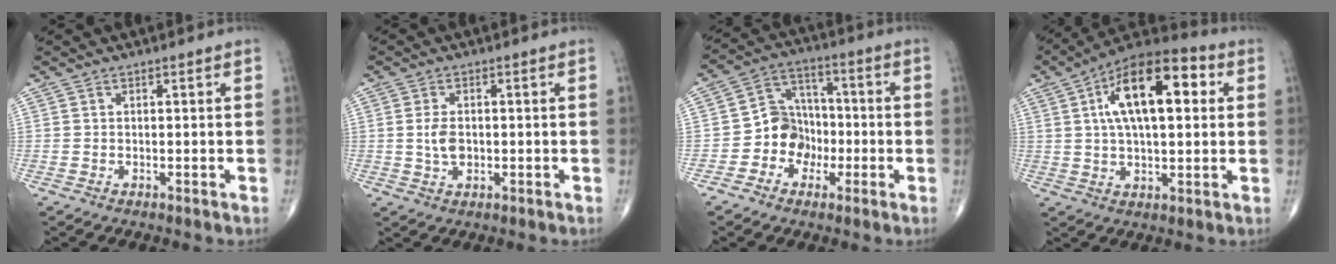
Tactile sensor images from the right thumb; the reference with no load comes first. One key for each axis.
{"total": 3.8, "fx": -0.1, "fy": 2.3, "fz": 3.0, "tx": -0.056, "ty": -0.001, "tz": 0.000}
{"total": 9.1, "fx": -2.7, "fy": 7.9, "fz": 3.7, "tx": -0.019, "ty": 0.040, "tz": -0.057}
{"total": 18.1, "fx": 4.5, "fy": 8.3, "fz": 15.4, "tx": -0.232, "ty": 0.022, "tz": 0.064}